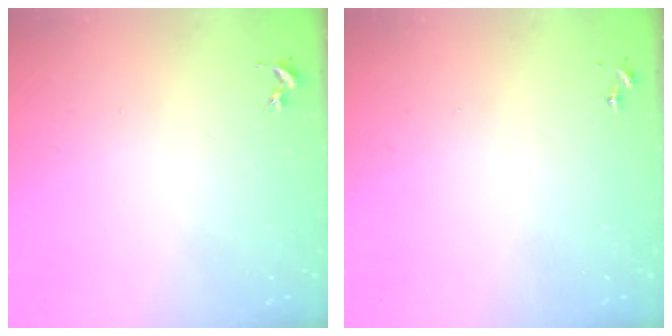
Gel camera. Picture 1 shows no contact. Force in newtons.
{"total": 0.0}